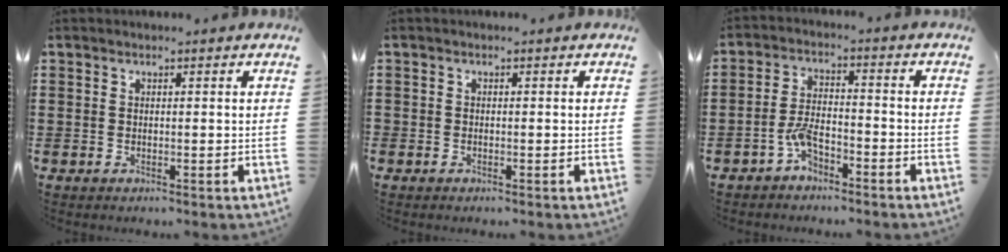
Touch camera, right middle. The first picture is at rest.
{"total": 0.5, "force": [-0.4, 0.3, 0.2], "torque": [-0.005, -0.002, -0.008]}
{"total": 4.5, "force": [-3.0, 1.7, 2.8], "torque": [-0.072, 0.002, -0.061]}